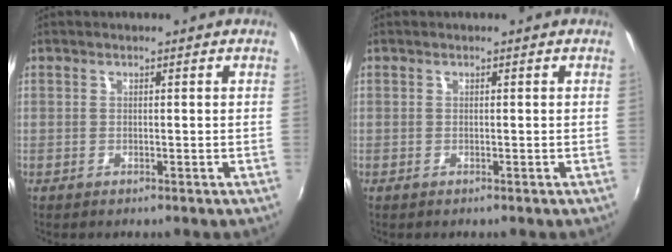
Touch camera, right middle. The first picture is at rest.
{"total": 0.0}